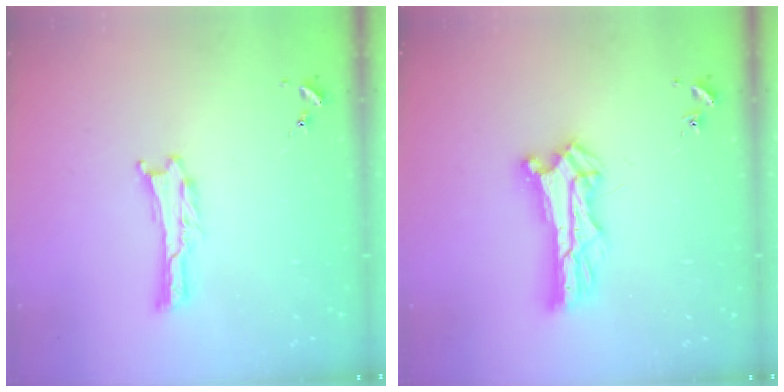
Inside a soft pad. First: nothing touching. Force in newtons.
{"total": 7.4, "press": 7.4, "slide": 0.7}